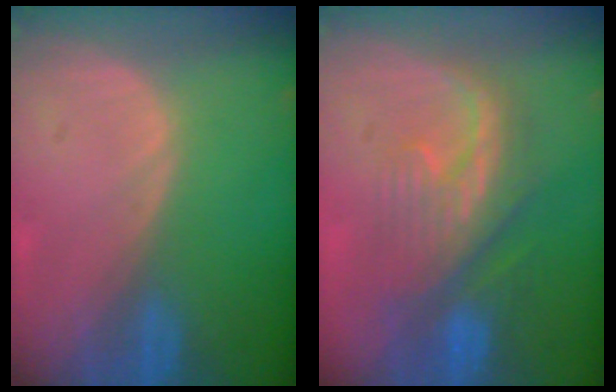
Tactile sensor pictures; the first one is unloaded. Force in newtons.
{"total": 8.1, "press": 8.0, "slide": 1.0}